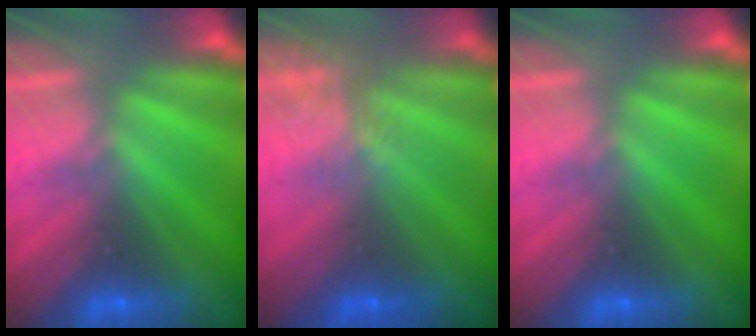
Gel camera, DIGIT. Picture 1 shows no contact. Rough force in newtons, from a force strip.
{"total": 1.8}
{"total": 0.0}